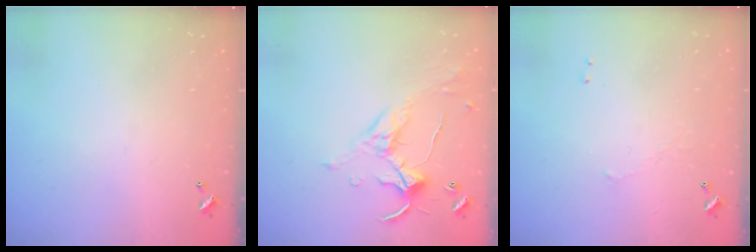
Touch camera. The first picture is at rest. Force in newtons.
{"total": 1.7, "press": 1.5, "slide": 0.9}
{"total": 0.7, "press": 0.5, "slide": 0.5}